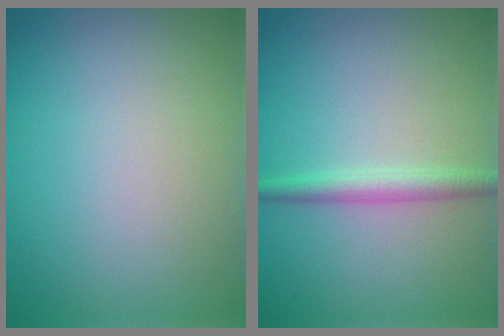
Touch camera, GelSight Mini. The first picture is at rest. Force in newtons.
{"total": 2.2, "press": 2.2, "slide": 0.0}